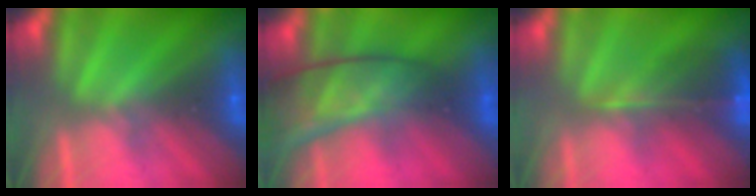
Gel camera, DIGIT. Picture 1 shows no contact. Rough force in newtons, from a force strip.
{"total": 9.8}
{"total": 8.4}